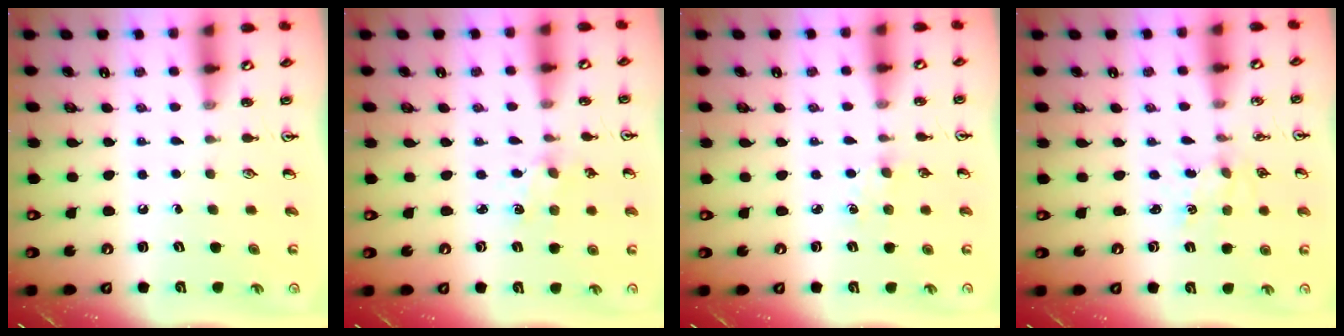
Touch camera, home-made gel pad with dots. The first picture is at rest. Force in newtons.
{"total": 1.2, "press": 1.2, "slide": 0.2}
{"total": 2.7, "press": 2.7, "slide": 0.4}
{"total": 0.7, "press": 0.7, "slide": 0.1}